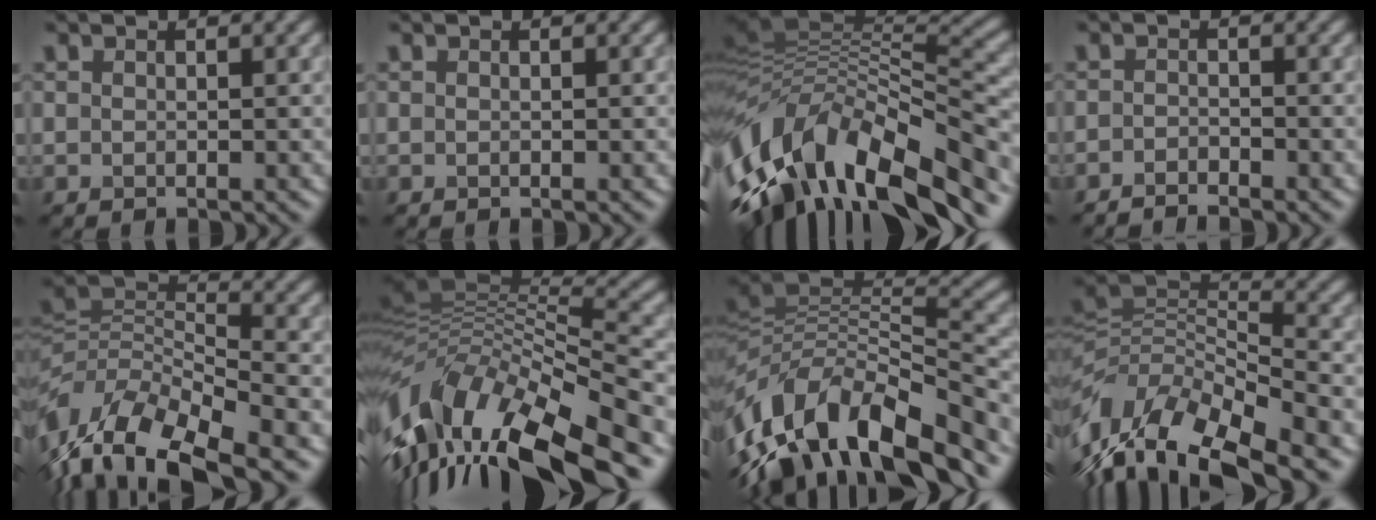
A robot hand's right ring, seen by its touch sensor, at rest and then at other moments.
{"total": 0.0}
{"total": 14.9, "force": [-6.7, 6.7, 11.5], "torque": [-0.204, 0.012, -0.116]}
{"total": 1.6, "force": [-1.5, 0.2, 0.5], "torque": [-0.005, -0.002, -0.031]}
{"total": 11.7, "force": [-6.5, 5.6, 8.0], "torque": [-0.156, 0.010, -0.124]}
{"total": 14.3, "force": [-6.5, 5.2, 11.6], "torque": [-0.227, 0.013, -0.114]}
{"total": 13.2, "force": [-7.3, 5.6, 9.4], "torque": [-0.176, 0.029, -0.132]}
{"total": 12.9, "force": [-6.8, 5.9, 9.3], "torque": [-0.194, 0.008, -0.119]}